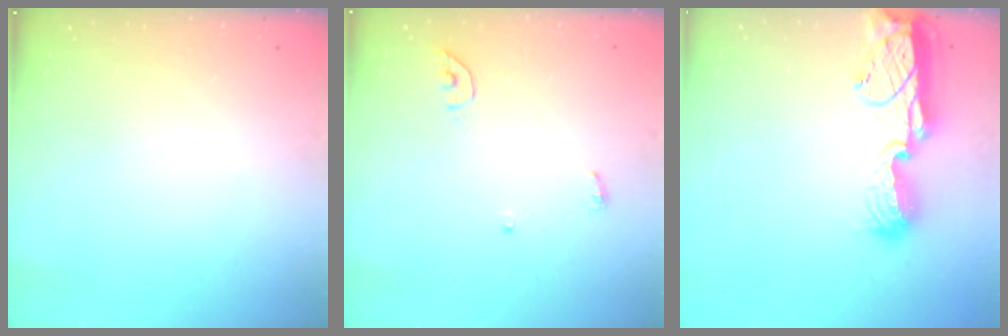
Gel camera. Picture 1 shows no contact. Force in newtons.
{"total": 3.8, "press": 3.7, "slide": 0.3}
{"total": 15.4, "press": 14.2, "slide": 6.0}